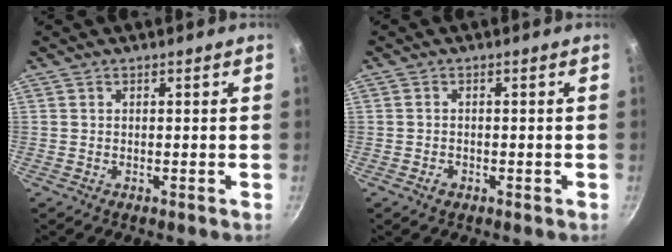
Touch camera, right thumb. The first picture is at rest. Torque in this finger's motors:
{"motor_torque": [-0.32, 0.03, -0.04, 0.20, 0.03]}